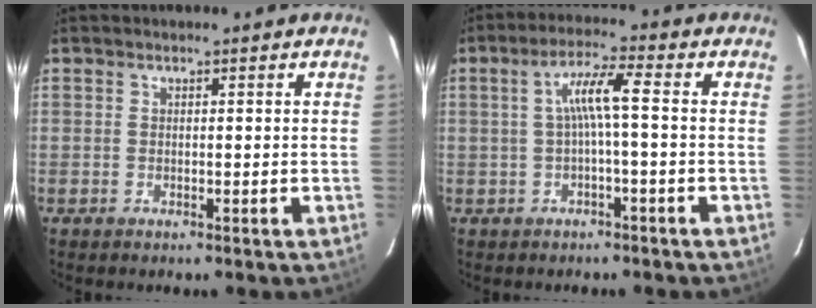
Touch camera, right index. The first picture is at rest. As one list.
[{"total": 5.2, "force": [-0.6, -0.1, 5.1], "torque": [-0.105, 0.010, -0.006]}]